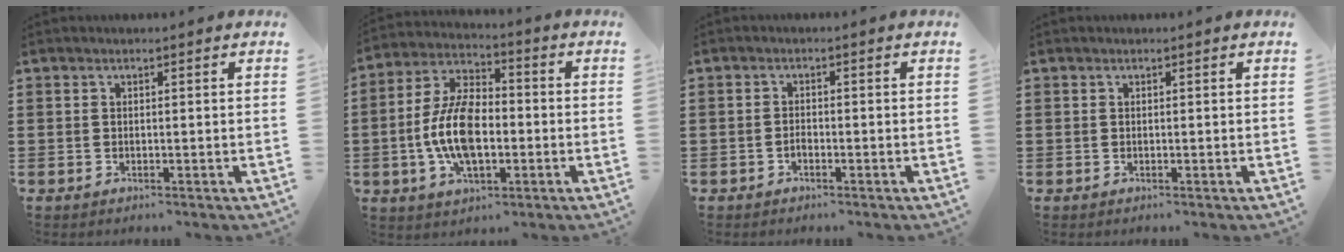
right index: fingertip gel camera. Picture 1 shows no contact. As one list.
[{"total": 10.9, "force": [-2.1, 5.8, 9.0], "torque": [-0.211, 0.000, -0.044]}, {"total": 1.1, "force": [-0.7, 0.7, 0.5], "torque": [-0.012, -0.003, -0.013]}, {"total": 0.0}]